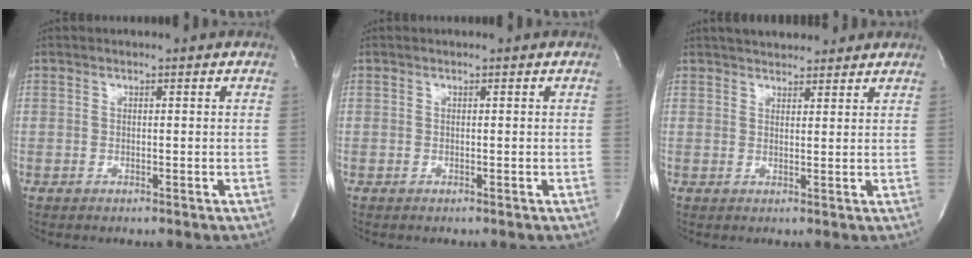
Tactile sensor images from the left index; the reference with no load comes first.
{"total": 0.0}
{"total": 8.1, "force": [7.2, 2.5, 2.8], "torque": [-0.036, 0.021, 0.097]}